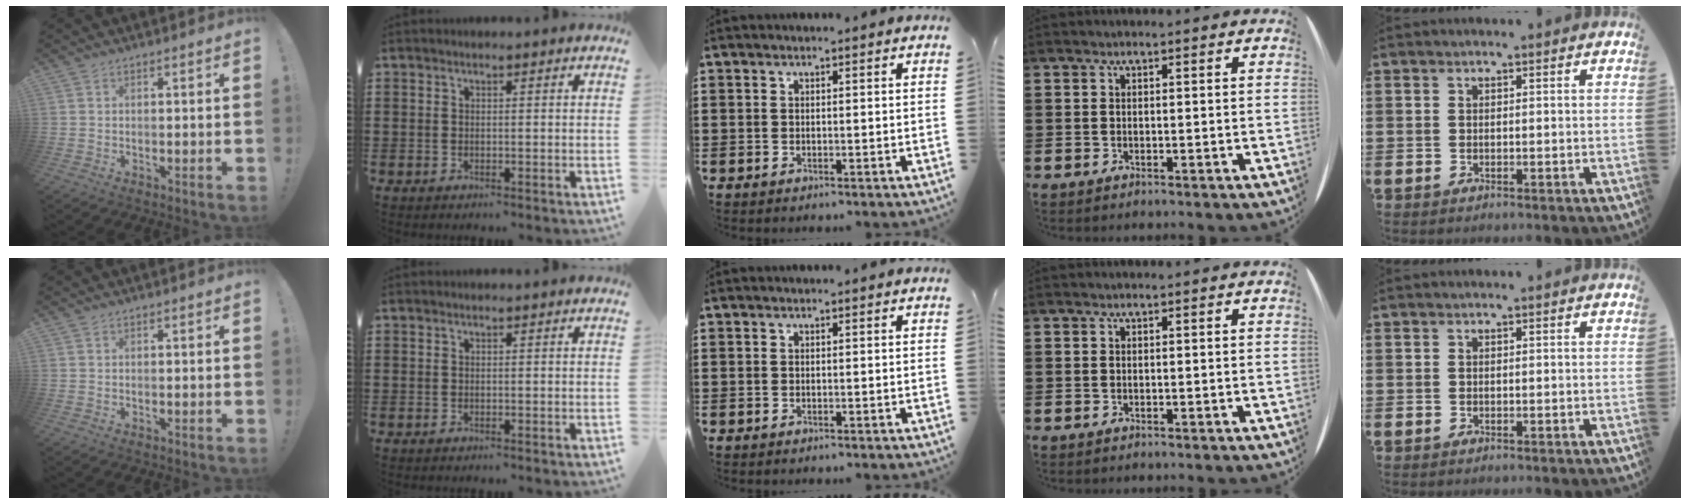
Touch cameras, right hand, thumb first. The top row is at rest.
{}